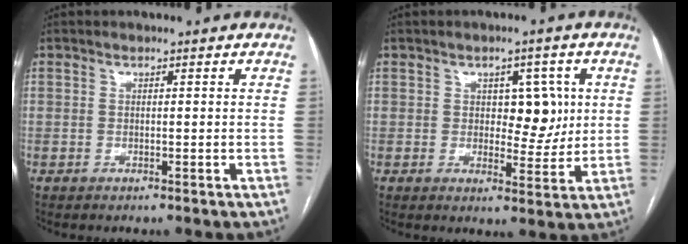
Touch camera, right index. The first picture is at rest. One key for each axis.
{"total": 6.2, "fx": 1.2, "fy": 3.5, "fz": 5.0, "tx": -0.057, "ty": 0.008, "tz": 0.022}